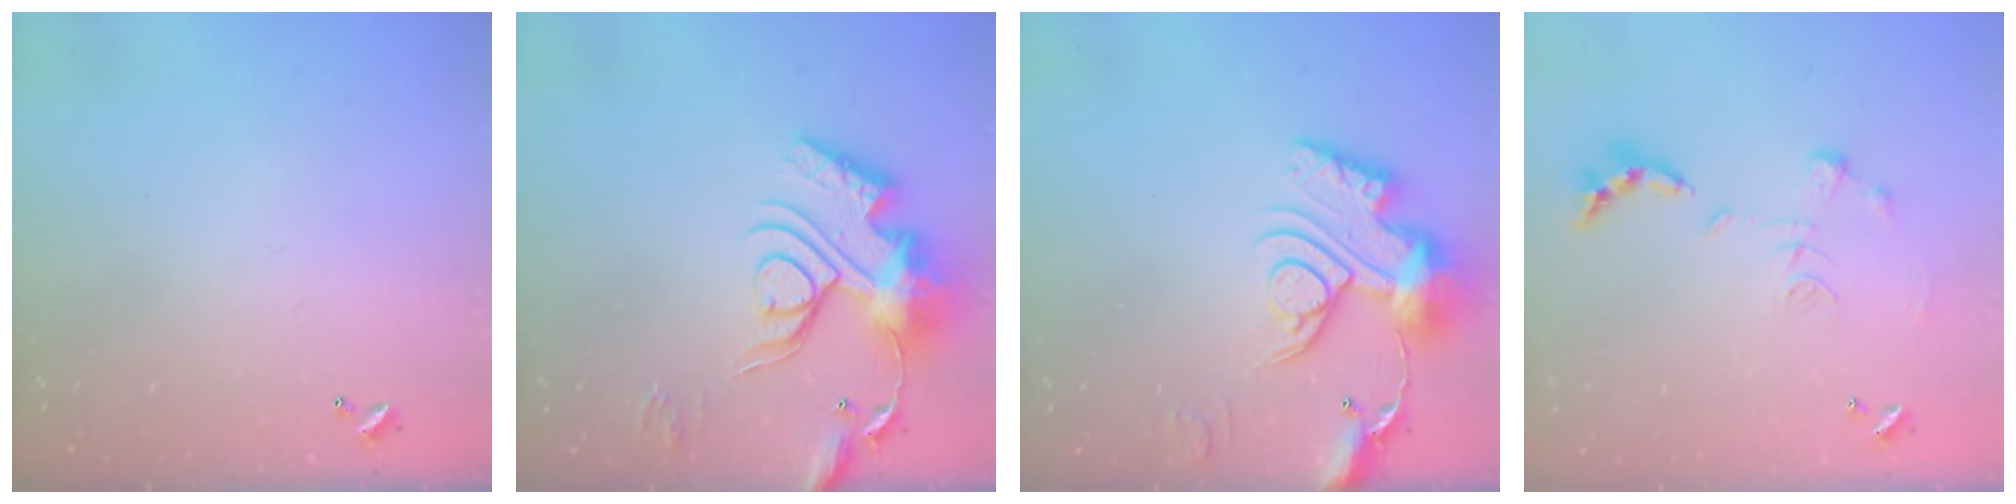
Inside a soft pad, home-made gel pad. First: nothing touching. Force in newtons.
{"total": 18.4, "press": 18.3, "slide": 1.8}
{"total": 15.5, "press": 15.4, "slide": 1.7}
{"total": 1.1, "press": 1.0, "slide": 0.4}